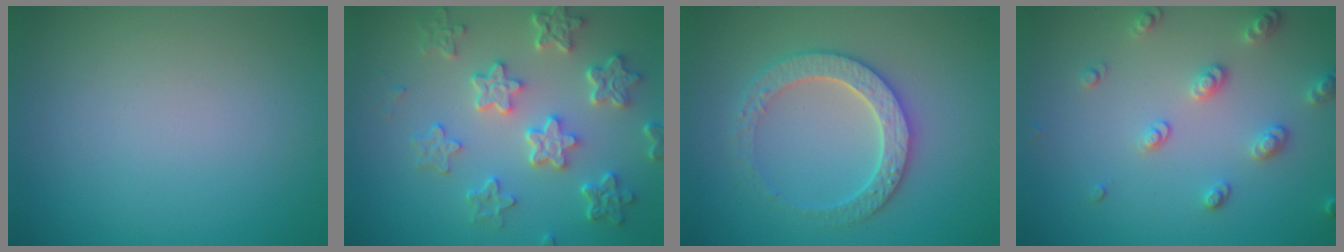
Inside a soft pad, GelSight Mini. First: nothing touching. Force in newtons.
{"total": 6.0, "press": 4.7, "slide": 3.8}
{"total": 4.4, "press": 4.3, "slide": 1.0}
{"total": 2.7, "press": 2.7, "slide": 0.5}